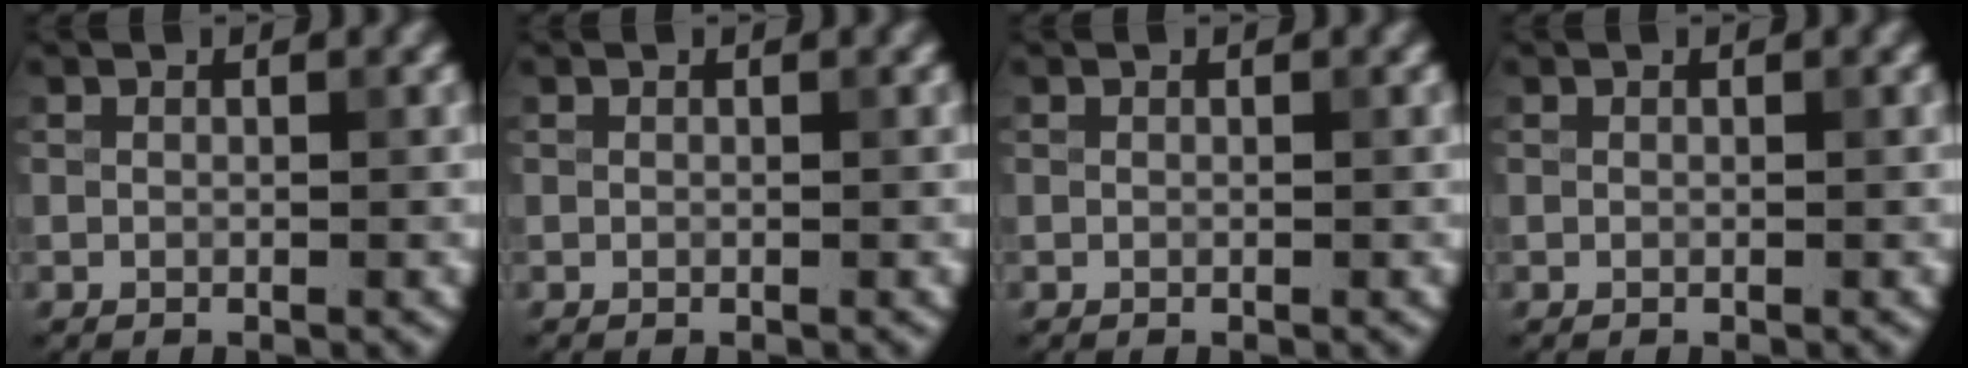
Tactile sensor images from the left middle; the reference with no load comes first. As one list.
[{"total": 0.0}, {"total": 0.0}, {"total": 0.0}]